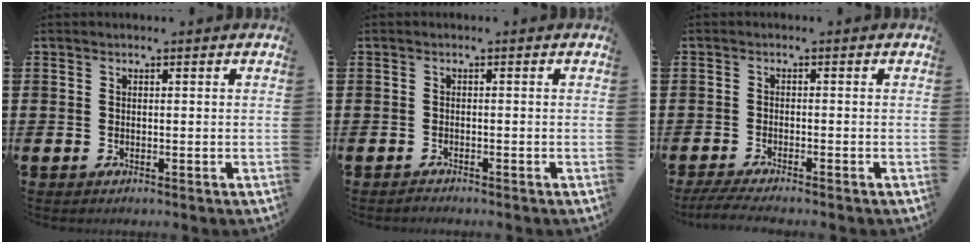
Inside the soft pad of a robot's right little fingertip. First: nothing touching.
{"total": 0.6, "force": [-0.6, 0.0, 0.0], "torque": [-0.003, -0.002, -0.012]}
{"total": 2.2, "force": [-1.8, 0.0, 1.2], "torque": [-0.027, -0.002, -0.035]}